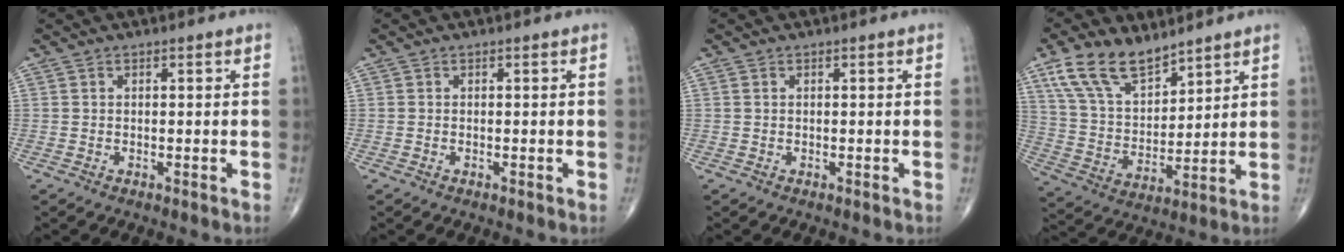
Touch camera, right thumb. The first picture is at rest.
{"total": 0.0}
{"total": 0.0}
{"total": 13.3, "force": [9.3, 6.4, 7.0], "torque": [-0.111, -0.041, 0.189]}